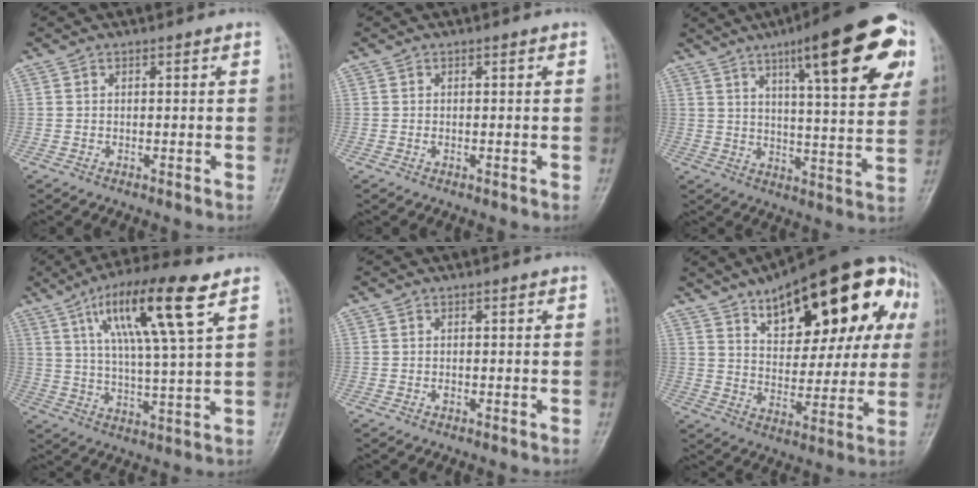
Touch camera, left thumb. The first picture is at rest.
{"total": 0.0}
{"total": 22.4, "force": [10.5, 5.3, 19.1], "torque": [-0.238, -0.017, 0.145]}
{"total": 16.4, "force": [7.8, 2.4, 14.2], "torque": [-0.250, -0.018, 0.135]}
{"total": 0.5, "force": [-0.3, 0.3, 0.3], "torque": [-0.002, 0.001, -0.006]}
{"total": 27.6, "force": [12.0, 12.0, 21.7], "torque": [-0.271, 0.000, 0.173]}